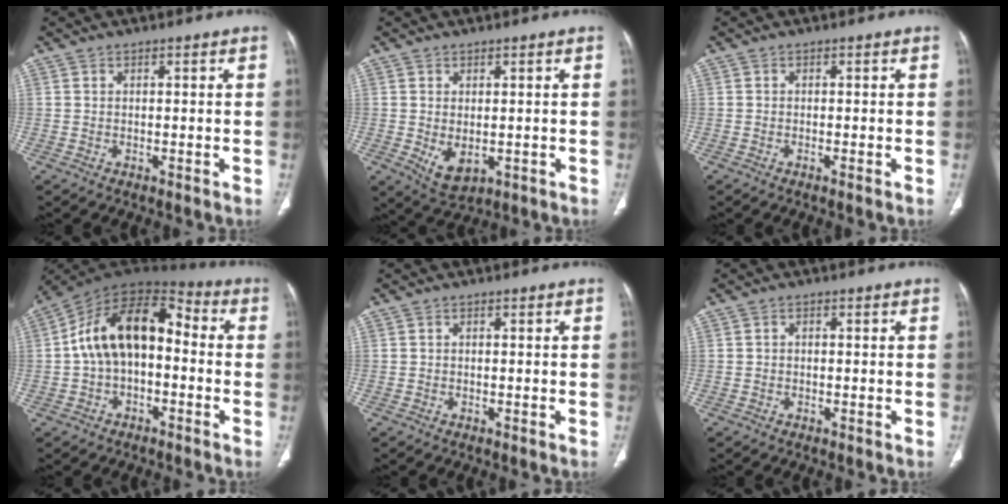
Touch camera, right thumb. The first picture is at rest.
{"total": 5.1, "force": [-0.8, 3.0, 4.0], "torque": [-0.066, -0.010, 0.003]}
{"total": 0.7, "force": [-0.4, 0.0, 0.6], "torque": [-0.014, -0.001, -0.007]}
{"total": 15.7, "force": [-0.4, 9.6, 12.4], "torque": [-0.188, 0.056, -0.019]}
{"total": 0.0}
{"total": 0.7, "force": [-0.1, 0.6, 0.4], "torque": [-0.002, 0.003, -0.005]}